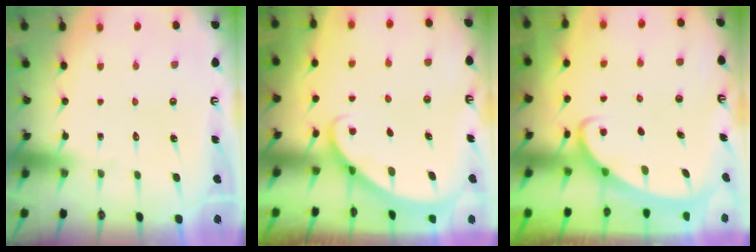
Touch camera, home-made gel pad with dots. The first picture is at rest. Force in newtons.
{"total": 2.0, "press": 2.0, "slide": 0.1}
{"total": 2.1, "press": 2.0, "slide": 0.4}